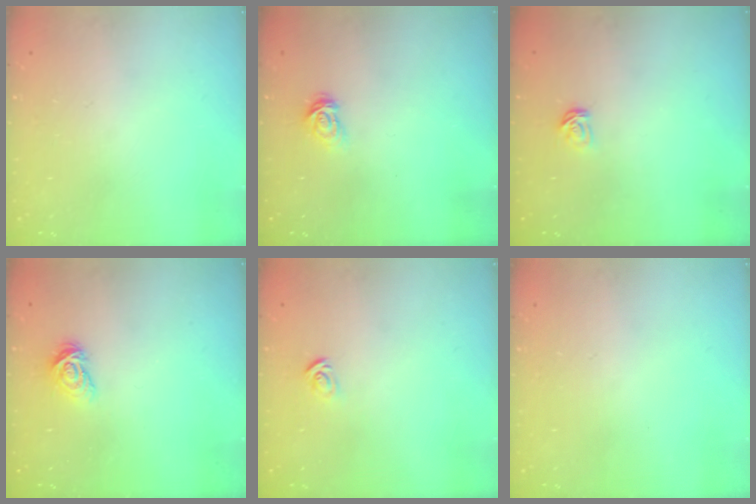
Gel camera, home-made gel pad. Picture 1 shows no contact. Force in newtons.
{"total": 3.9, "press": 3.8, "slide": 0.5}
{"total": 3.6, "press": 3.6, "slide": 0.4}
{"total": 5.6, "press": 5.6, "slide": 0.3}
{"total": 2.7, "press": 2.7, "slide": 0.3}
{"total": 0.0}